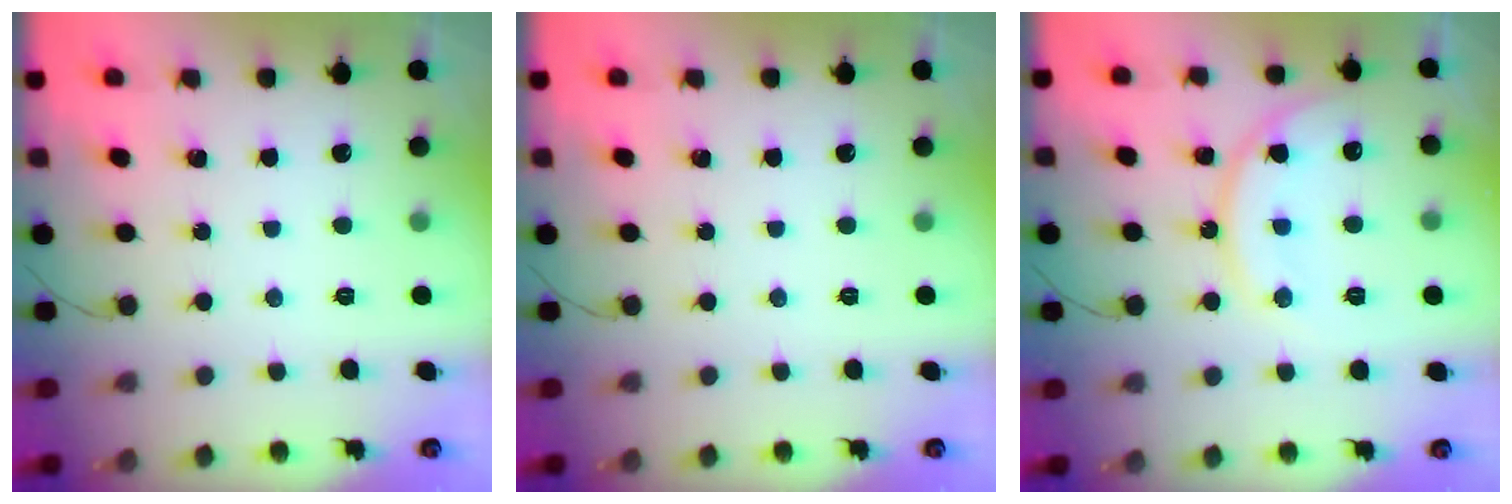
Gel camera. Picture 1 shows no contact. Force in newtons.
{"total": 0.0}
{"total": 13.2, "press": 13.1, "slide": 1.2}